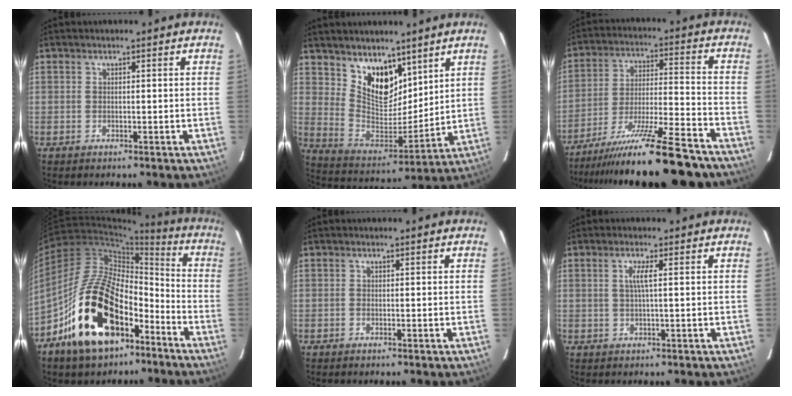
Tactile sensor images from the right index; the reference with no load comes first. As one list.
[{"total": 12.6, "force": [8.5, 6.8, 6.4], "torque": [-0.112, -0.010, 0.167]}, {"total": 22.6, "force": [-18.9, 2.4, 12.2], "torque": [-0.231, -0.049, -0.291]}, {"total": 22.1, "force": [-12.2, 11.8, 14.1], "torque": [-0.266, 0.018, -0.199]}, {"total": 0.0}, {"total": 2.2, "force": [0.4, -0.3, 2.1], "torque": [-0.042, -0.001, 0.006]}]